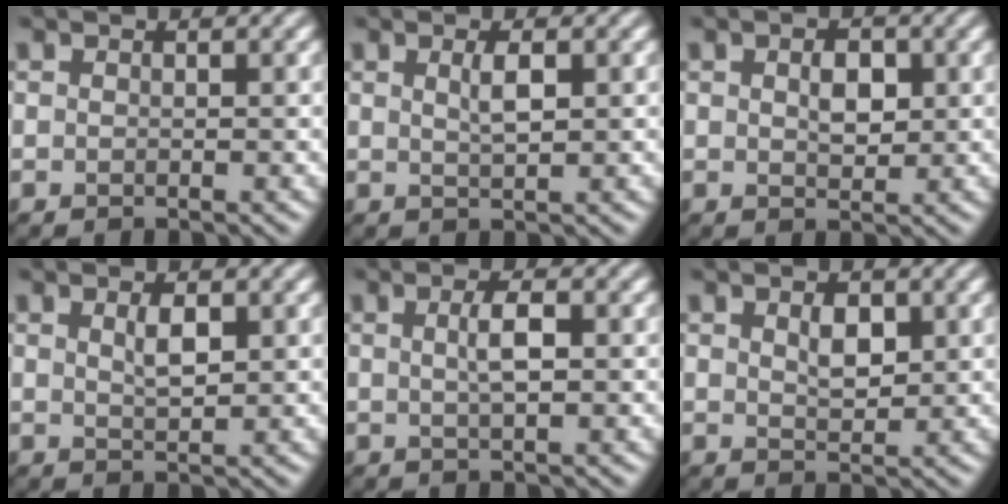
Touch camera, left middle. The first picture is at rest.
{"total": 1.8, "force": [0.7, 0.4, 1.7], "torque": [-0.031, 0.002, 0.012]}
{"total": 2.4, "force": [0.5, 1.4, 1.9], "torque": [-0.032, 0.001, 0.008]}
{"total": 1.8, "force": [0.7, 0.6, 1.6], "torque": [-0.031, 0.000, 0.015]}
{"total": 2.3, "force": [0.4, 0.5, 2.2], "torque": [-0.041, 0.007, 0.005]}
{"total": 2.1, "force": [0.8, 1.0, 1.6], "torque": [-0.030, 0.000, 0.015]}